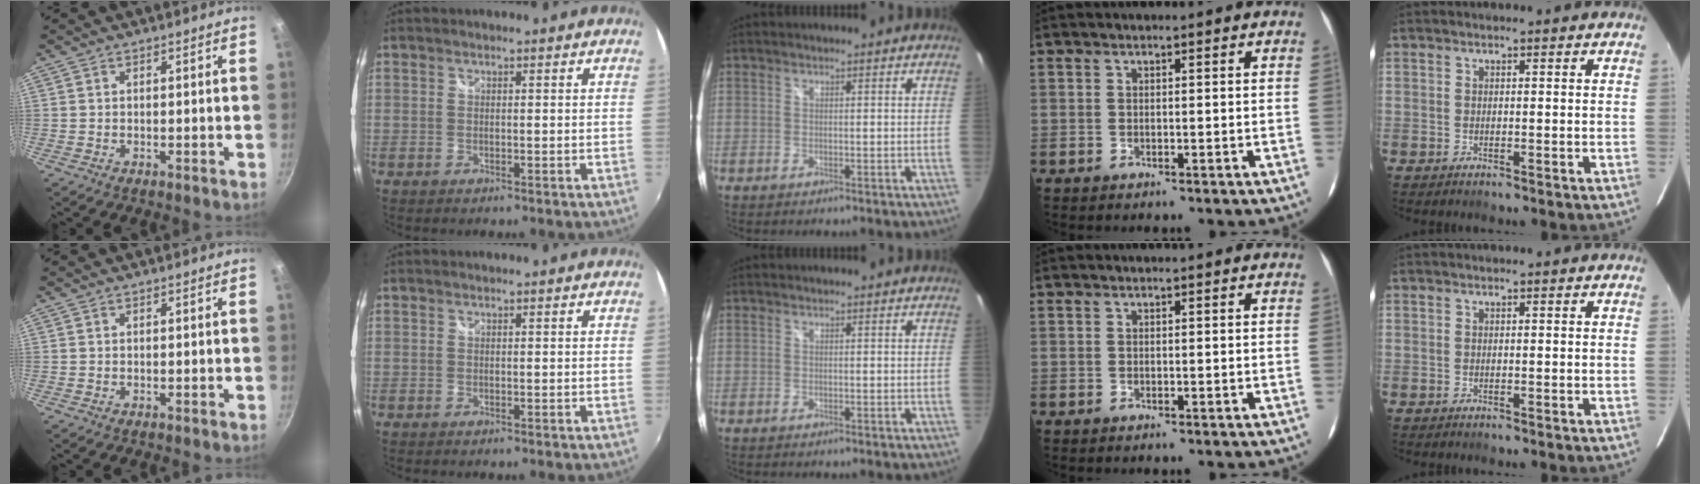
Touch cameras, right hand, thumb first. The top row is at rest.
{}